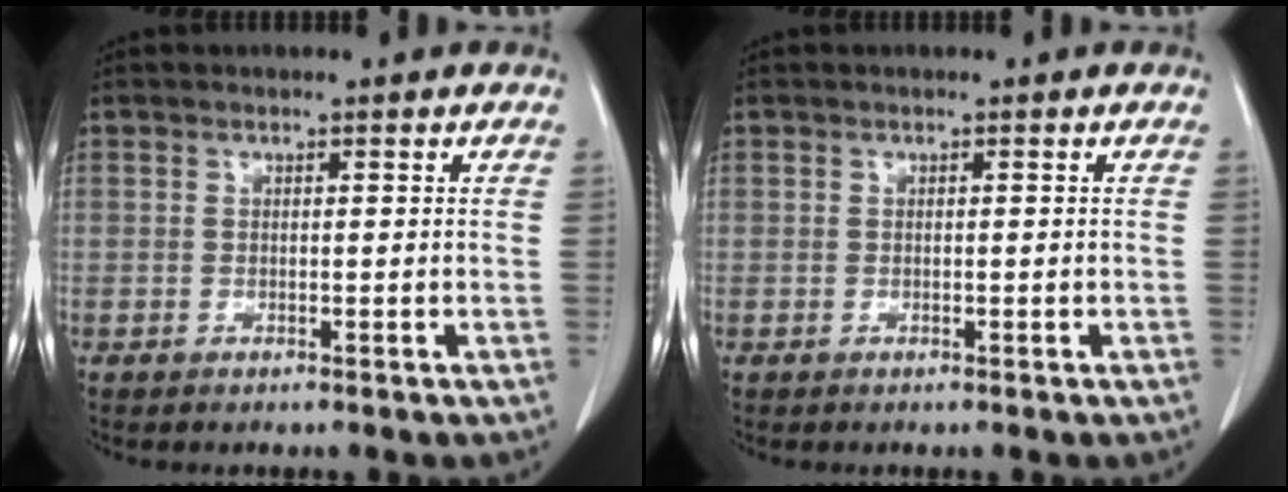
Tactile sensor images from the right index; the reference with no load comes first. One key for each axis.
{"total": 0.0}